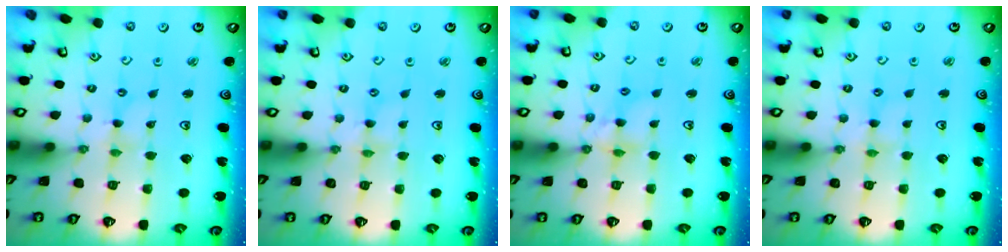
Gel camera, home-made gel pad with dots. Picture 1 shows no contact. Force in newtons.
{"total": 0.0}
{"total": 7.1, "press": 7.1, "slide": 0.5}
{"total": 1.6, "press": 1.5, "slide": 0.4}